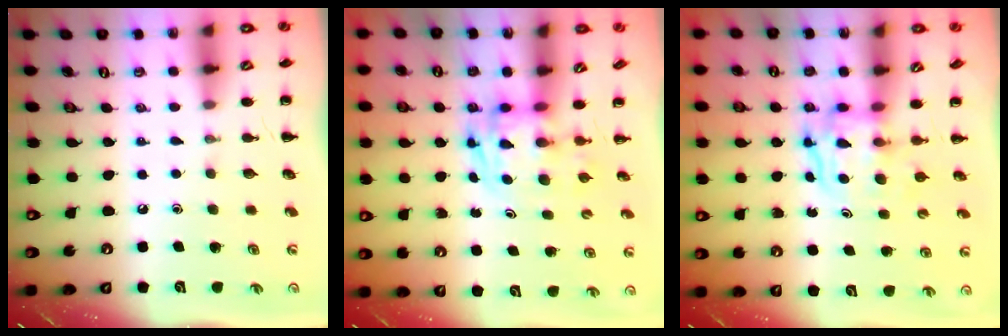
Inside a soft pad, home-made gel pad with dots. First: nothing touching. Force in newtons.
{"total": 2.8, "press": 2.7, "slide": 0.5}
{"total": 3.6, "press": 3.6, "slide": 0.3}